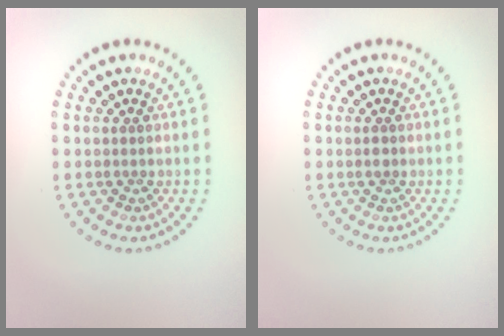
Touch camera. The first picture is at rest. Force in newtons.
{"total": 0.8, "press": 0.8, "slide": 0.1}